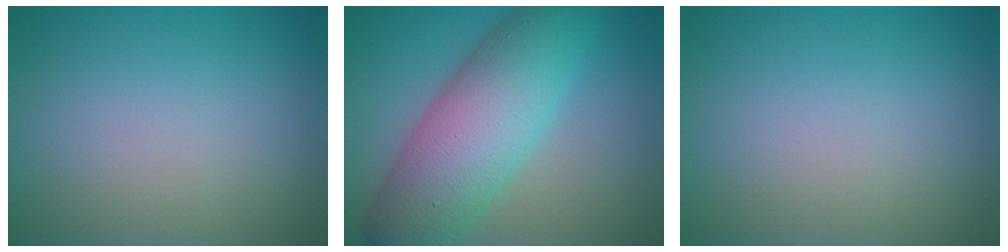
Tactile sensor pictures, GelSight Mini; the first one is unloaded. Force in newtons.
{"total": 9.8, "press": 9.8, "slide": 0.3}
{"total": 0.0}